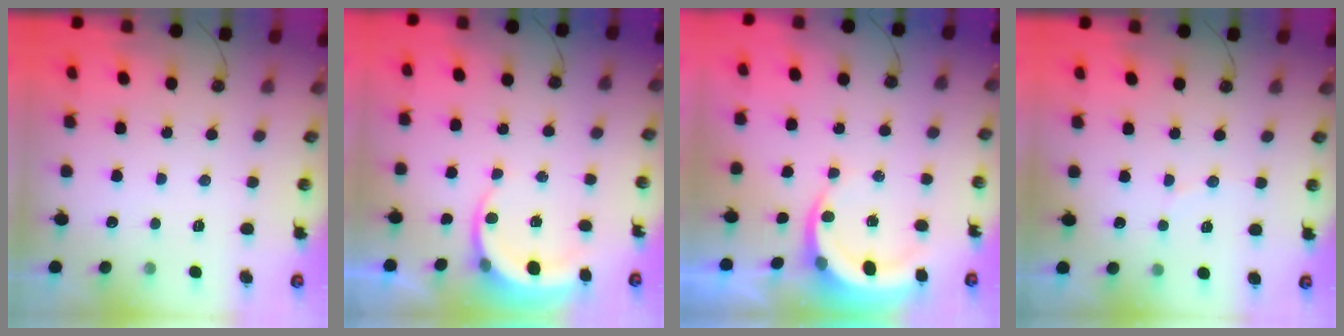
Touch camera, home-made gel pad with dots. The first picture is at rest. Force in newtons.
{"total": 6.3, "press": 6.3, "slide": 0.6}
{"total": 4.8, "press": 4.8, "slide": 0.1}
{"total": 5.9, "press": 5.6, "slide": 1.9}